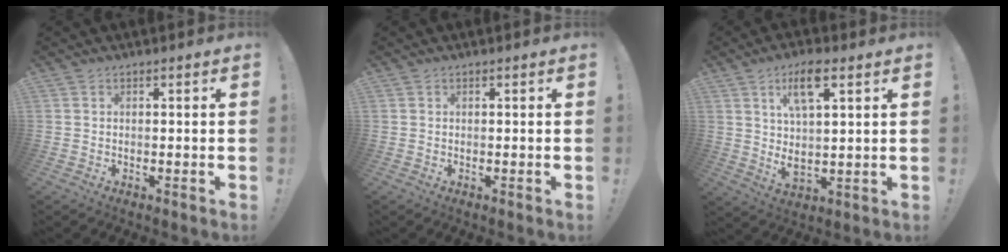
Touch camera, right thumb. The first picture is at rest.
{"total": 0.0}
{"total": 10.9, "force": [5.0, 3.6, 9.0], "torque": [-0.151, -0.013, 0.086]}